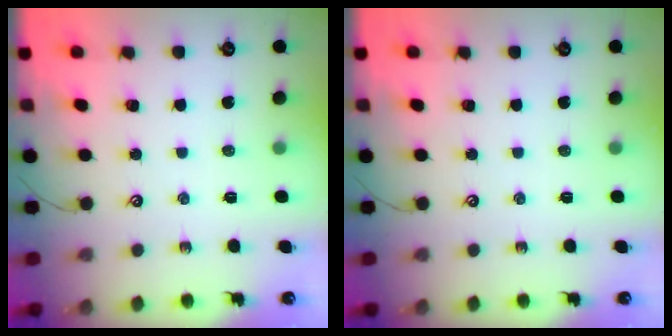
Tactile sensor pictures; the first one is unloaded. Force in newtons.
{"total": 0.0}